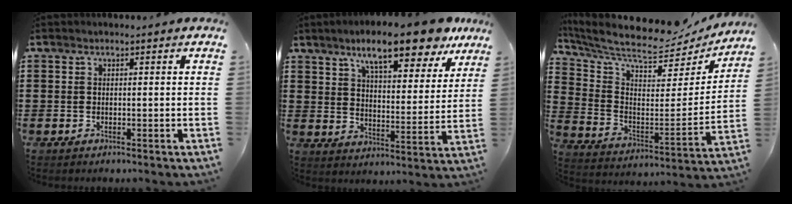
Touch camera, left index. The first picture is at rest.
{"total": 11.7, "force": [9.1, 2.1, 7.1], "torque": [-0.132, -0.031, 0.153]}
{"total": 6.9, "force": [6.4, 1.5, 2.1], "torque": [-0.077, -0.059, 0.107]}